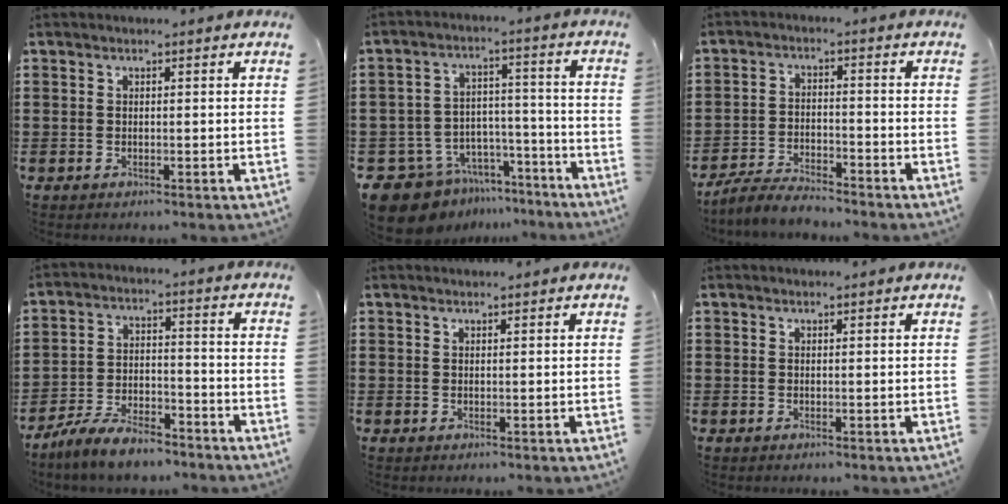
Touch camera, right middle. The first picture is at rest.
{"total": 10.1, "force": [-8.8, 4.5, 2.0], "torque": [-0.054, 0.026, -0.167]}
{"total": 4.4, "force": [-4.3, 0.5, 1.0], "torque": [-0.026, 0.003, -0.089]}
{"total": 7.6, "force": [-6.9, 1.6, 2.8], "torque": [-0.056, 0.010, -0.132]}
{"total": 0.5, "force": [0.5, 0.0, 0.0], "torque": [-0.002, -0.001, 0.010]}
{"total": 0.0}